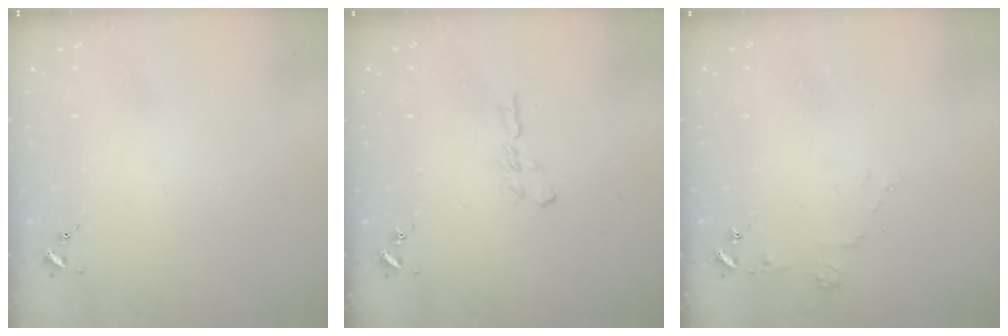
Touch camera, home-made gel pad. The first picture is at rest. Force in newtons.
{"total": 5.6, "press": 5.5, "slide": 0.4}
{"total": 4.0, "press": 3.9, "slide": 0.5}